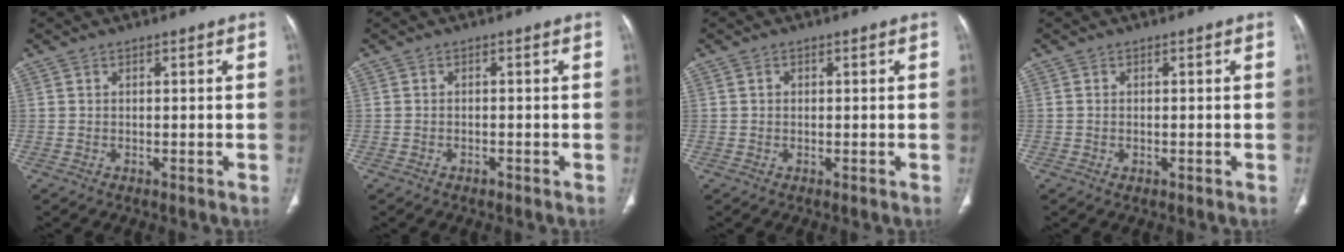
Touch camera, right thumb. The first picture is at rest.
{"total": 0.8, "force": [-0.6, 0.5, 0.3], "torque": [-0.008, 0.003, -0.010]}
{"total": 0.7, "force": [0.2, 0.6, 0.3], "torque": [-0.005, 0.001, 0.004]}
{"total": 0.8, "force": [-0.2, 0.5, 0.6], "torque": [-0.015, 0.003, -0.003]}